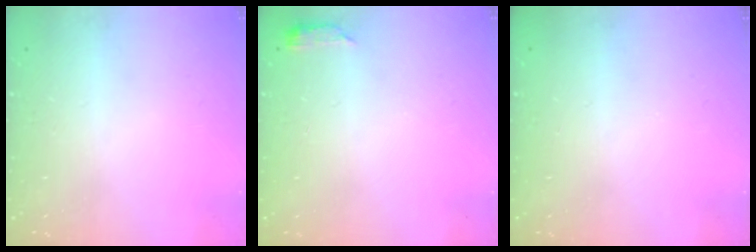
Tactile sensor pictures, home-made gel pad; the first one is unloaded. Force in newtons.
{"total": 2.8, "press": 2.8, "slide": 0.5}
{"total": 0.0}